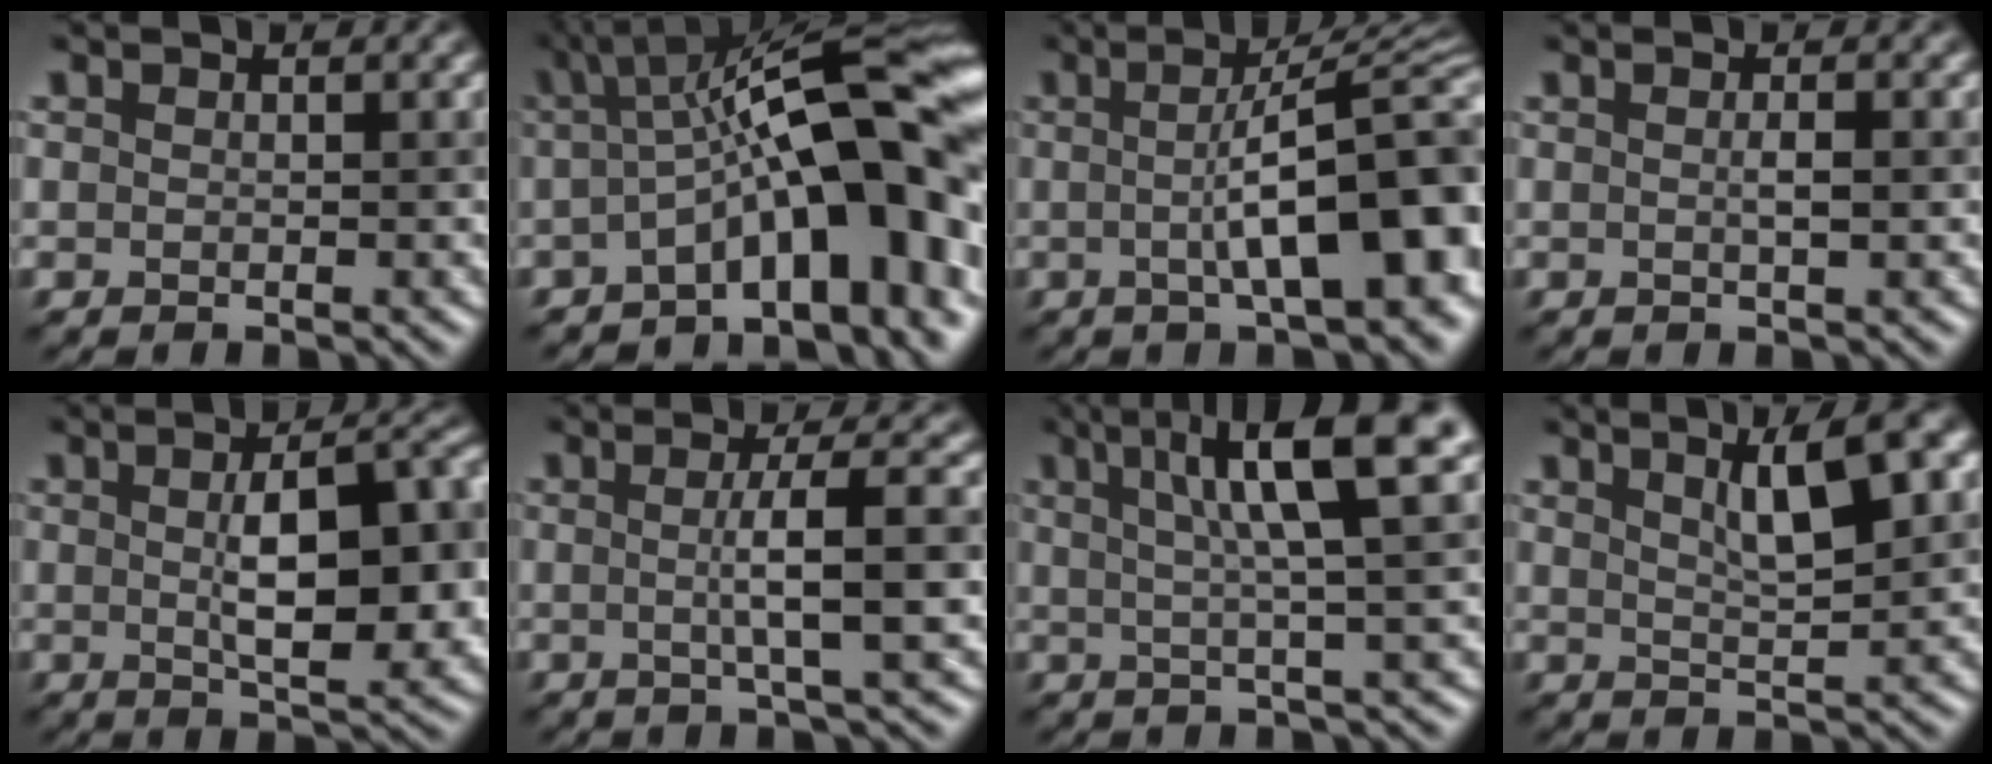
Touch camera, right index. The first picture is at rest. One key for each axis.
{"total": 14.0, "fx": -0.7, "fy": 4.4, "fz": 13.3, "tx": -0.164, "ty": 0.031, "tz": -0.018}
{"total": 12.7, "fx": -0.8, "fy": 3.9, "fz": 12.1, "tx": -0.117, "ty": 0.018, "tz": -0.010}
{"total": 1.5, "fx": -0.2, "fy": 0.3, "fz": 1.5, "tx": -0.022, "ty": 0.006, "tz": -0.006}
{"total": 10.1, "fx": 0.2, "fy": 3.7, "fz": 9.4, "tx": -0.126, "ty": 0.008, "tz": 0.006}
{"total": 5.3, "fx": -0.2, "fy": 0.8, "fz": 5.2, "tx": -0.076, "ty": 0.006, "tz": -0.004}
{"total": 8.5, "fx": 2.8, "fy": 1.3, "fz": 7.9, "tx": -0.098, "ty": 0.021, "tz": 0.039}
{"total": 5.7, "fx": 2.3, "fy": 1.2, "fz": 5.1, "tx": -0.067, "ty": 0.008, "tz": 0.038}